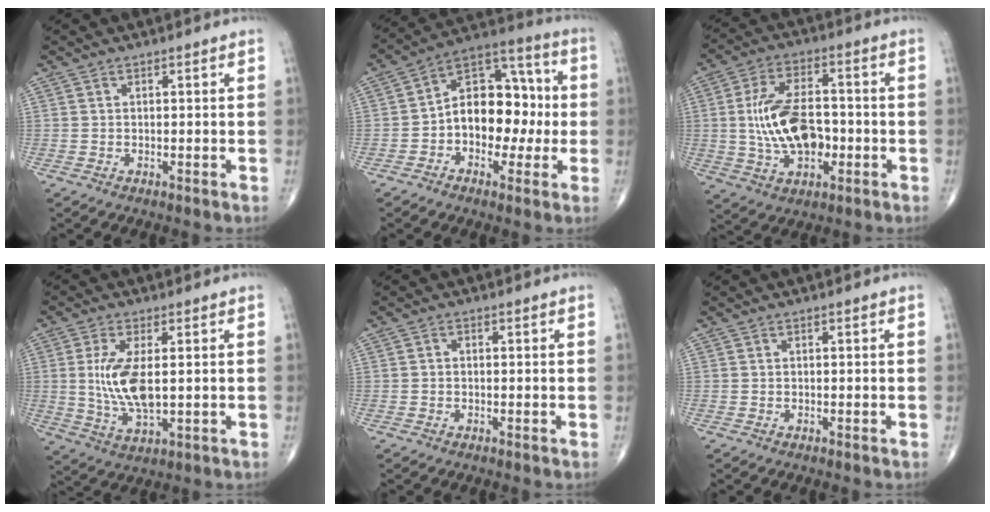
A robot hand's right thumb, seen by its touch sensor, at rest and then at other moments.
{"total": 15.0, "force": [-1.3, 10.1, 11.0], "torque": [-0.128, 0.049, -0.029]}
{"total": 14.1, "force": [-1.3, 8.1, 11.5], "torque": [-0.200, 0.018, -0.019]}
{"total": 9.8, "force": [0.8, 3.9, 8.9], "torque": [-0.185, -0.015, 0.023]}
{"total": 0.6, "force": [-0.2, 0.5, 0.3], "torque": [-0.003, 0.002, -0.007]}
{"total": 0.0}